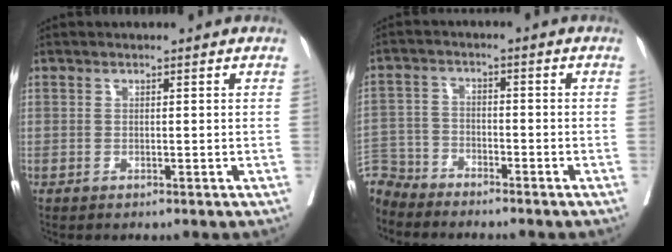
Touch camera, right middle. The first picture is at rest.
{"total": 6.2, "force": [-5.9, 1.6, -0.9], "torque": [0.021, 0.002, -0.121]}